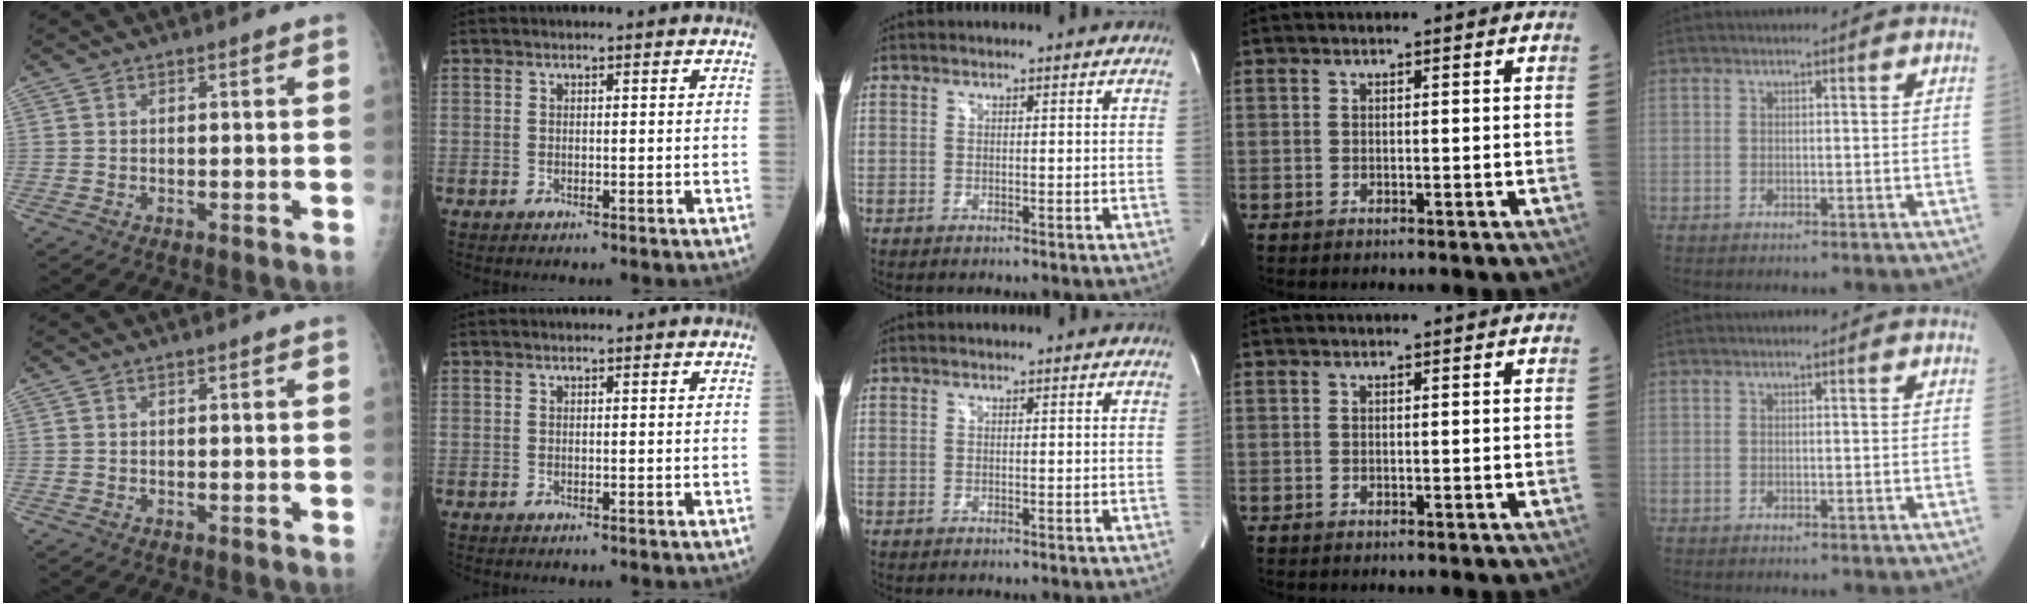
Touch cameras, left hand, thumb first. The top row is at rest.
{}